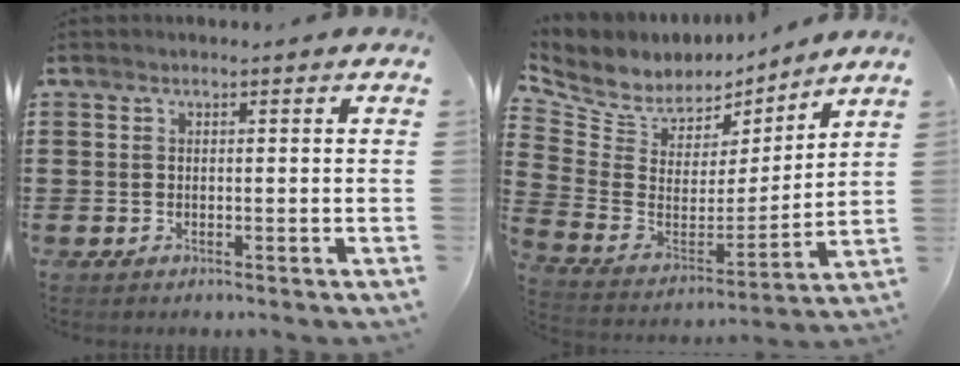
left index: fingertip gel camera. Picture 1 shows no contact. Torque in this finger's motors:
{"motor_torque": [1.15, -0.99, 0.09, 0.03]}